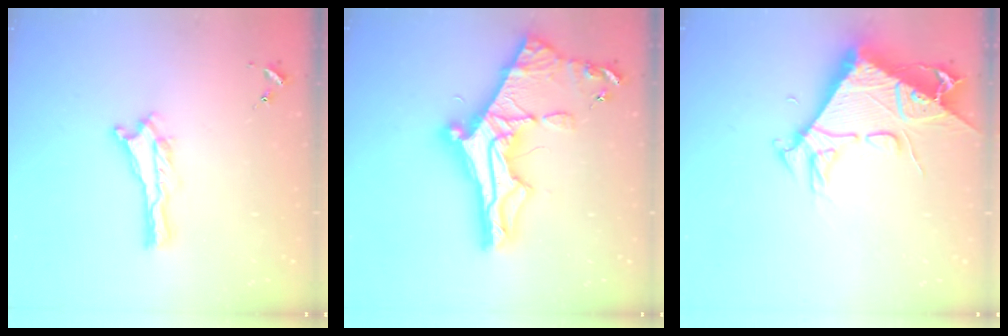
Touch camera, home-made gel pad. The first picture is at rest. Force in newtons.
{"total": 12.4, "press": 12.3, "slide": 1.4}
{"total": 9.6, "press": 9.6, "slide": 1.1}